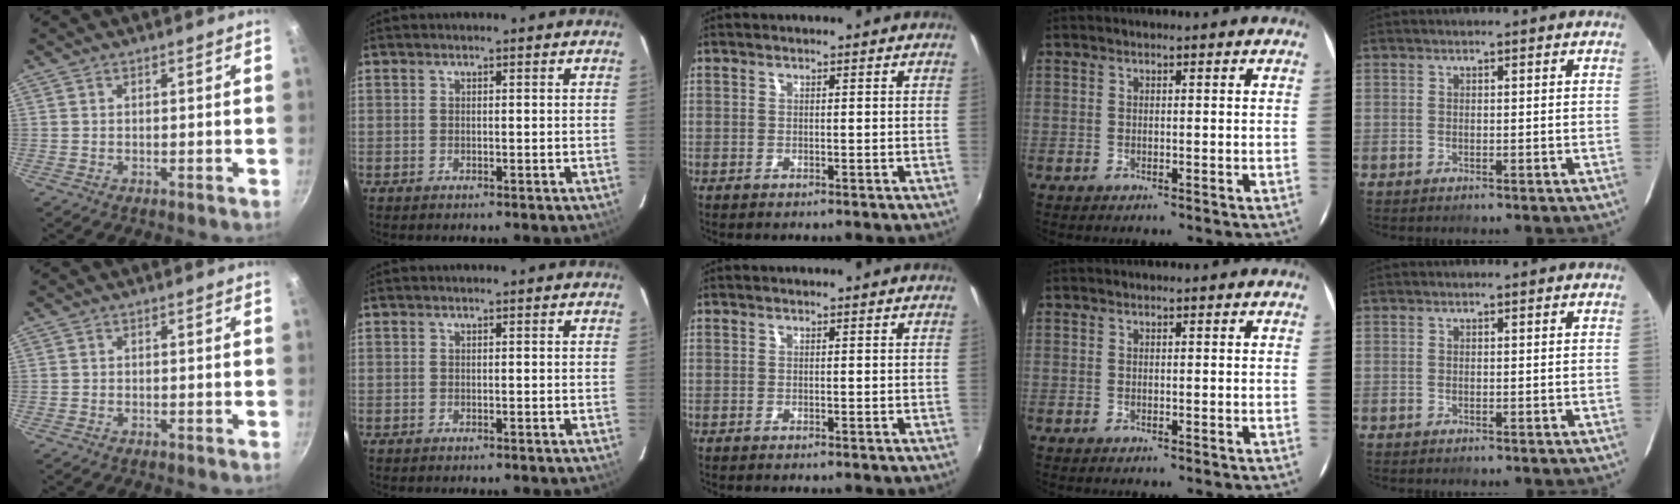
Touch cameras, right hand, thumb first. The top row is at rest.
{}